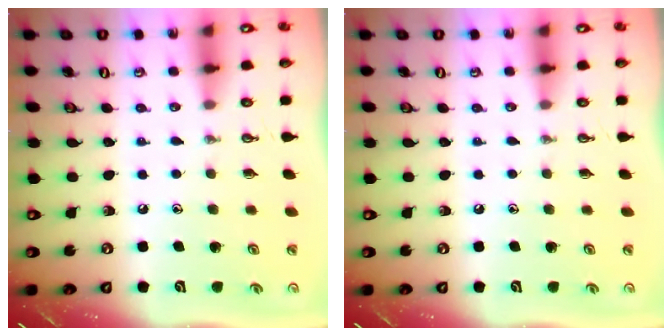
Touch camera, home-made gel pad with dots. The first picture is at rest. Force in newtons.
{"total": 0.0}